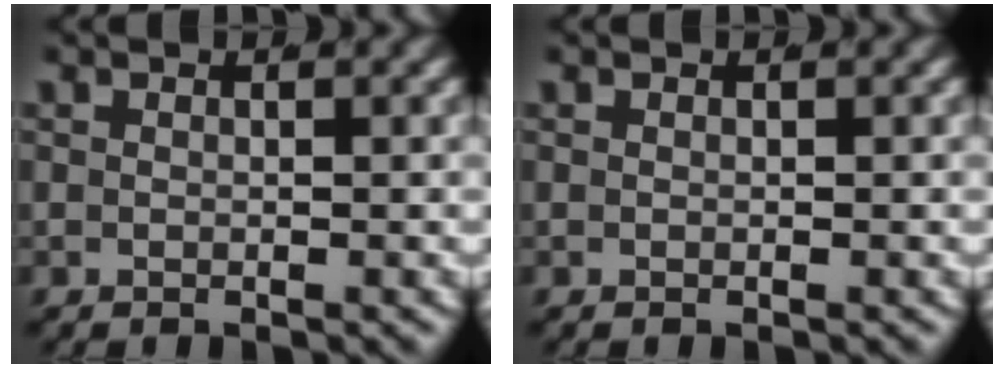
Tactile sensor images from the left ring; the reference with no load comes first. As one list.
[{"total": 0.0}]